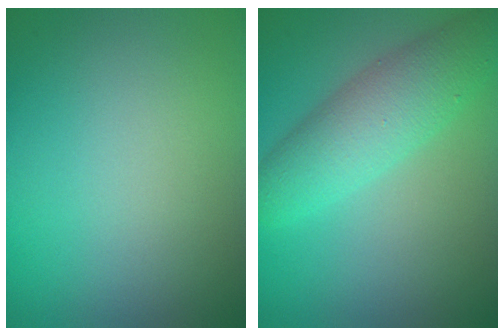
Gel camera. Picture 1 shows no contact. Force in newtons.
{"total": 5.2, "press": 5.2, "slide": 0.2}